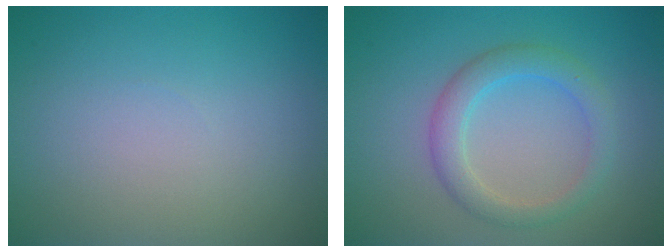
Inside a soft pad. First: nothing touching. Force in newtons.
{"total": 3.1, "press": 3.1, "slide": 0.2}